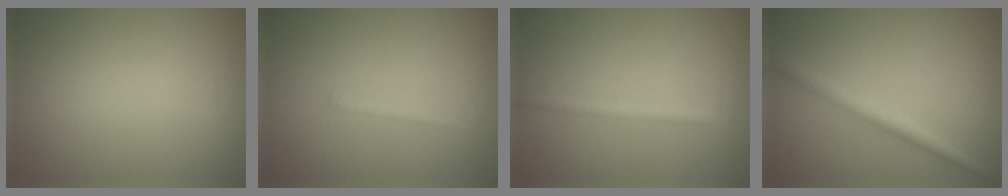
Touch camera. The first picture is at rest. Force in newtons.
{"total": 0.7, "press": 0.7, "slide": 0.1}
{"total": 1.8, "press": 1.8, "slide": 0.2}
{"total": 2.9, "press": 2.9, "slide": 0.2}